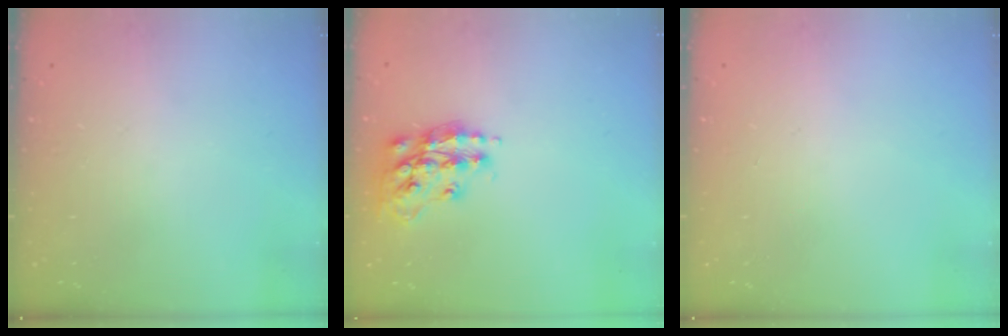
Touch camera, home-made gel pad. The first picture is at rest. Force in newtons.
{"total": 14.5, "press": 14.5, "slide": 1.0}
{"total": 0.0}